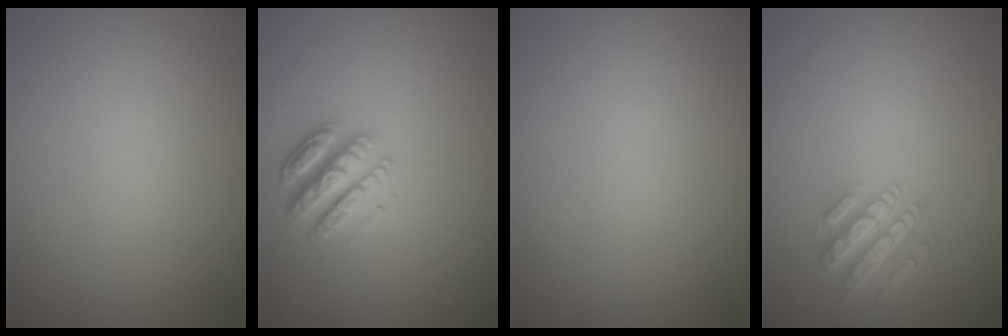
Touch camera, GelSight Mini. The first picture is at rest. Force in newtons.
{"total": 4.4, "press": 3.3, "slide": 3.0}
{"total": 0.0}
{"total": 4.3, "press": 3.4, "slide": 2.7}